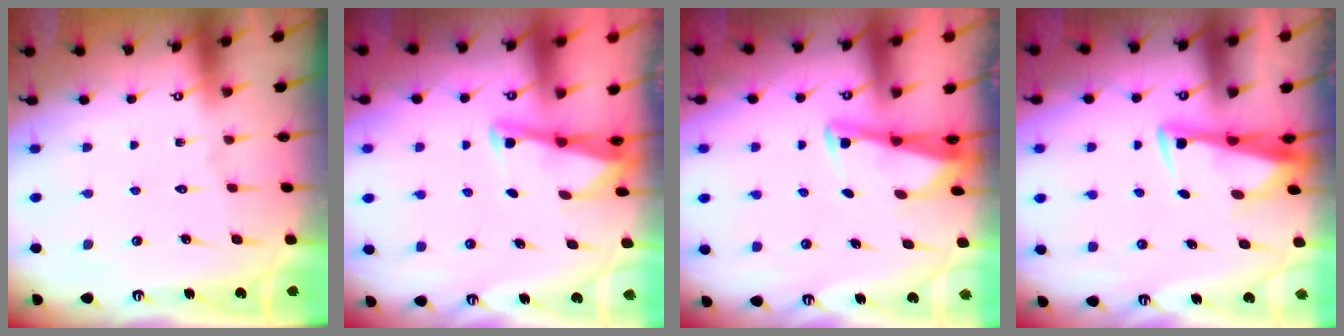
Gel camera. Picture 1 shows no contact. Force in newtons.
{"total": 2.6, "press": 2.6, "slide": 0.1}
{"total": 2.8, "press": 2.8, "slide": 0.3}
{"total": 3.5, "press": 3.4, "slide": 0.9}